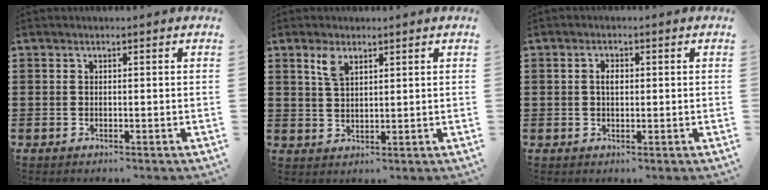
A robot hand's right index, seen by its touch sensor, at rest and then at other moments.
{"total": 3.4, "force": [2.1, 1.5, 2.2], "torque": [-0.051, 0.006, 0.037]}
{"total": 2.0, "force": [0.3, 1.1, 1.7], "torque": [-0.035, 0.007, 0.003]}